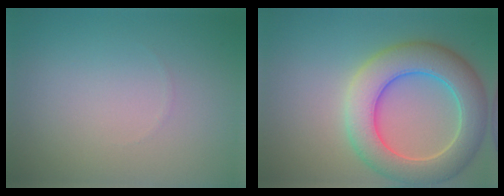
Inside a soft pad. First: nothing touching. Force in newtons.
{"total": 7.8, "press": 7.8, "slide": 0.4}